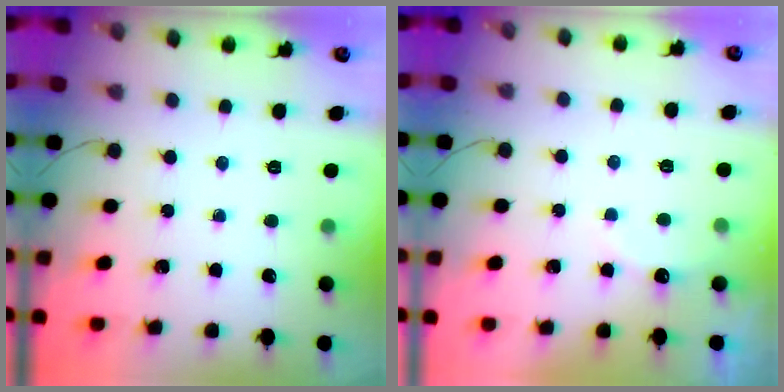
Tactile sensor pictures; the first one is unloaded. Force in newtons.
{"total": 5.0, "press": 4.8, "slide": 1.1}